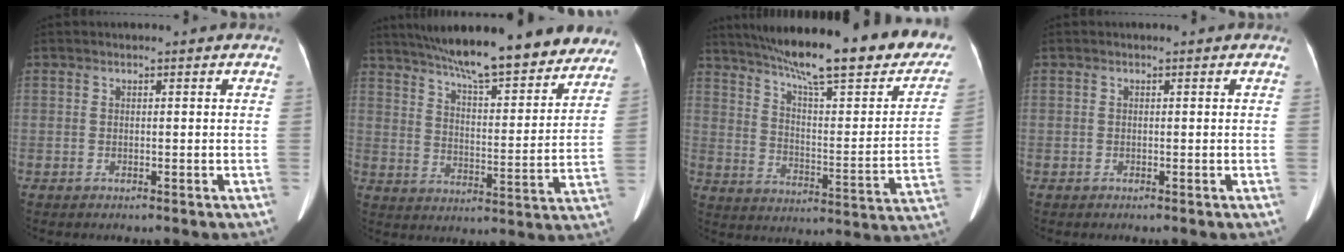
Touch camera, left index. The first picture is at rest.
{"total": 24.1, "force": [20.5, 4.2, 11.8], "torque": [-0.179, 0.001, 0.277]}
{"total": 29.6, "force": [23.3, 4.7, 17.7], "torque": [-0.269, -0.028, 0.309]}
{"total": 0.0}